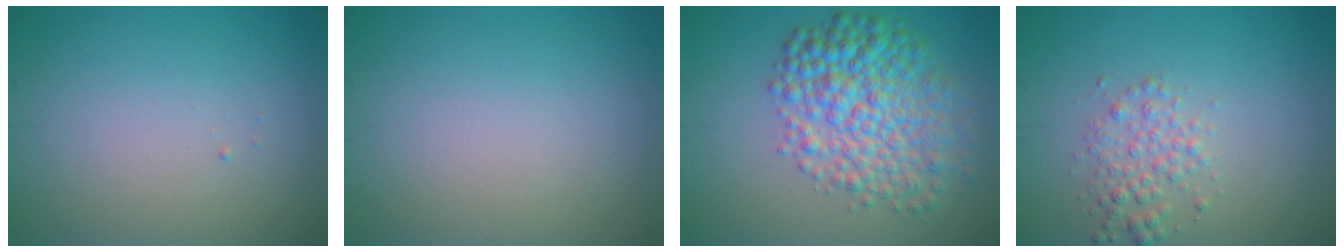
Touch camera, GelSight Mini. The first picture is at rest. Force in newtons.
{"total": 0.0}
{"total": 7.5, "press": 7.5, "slide": 0.1}
{"total": 2.4, "press": 2.4, "slide": 0.0}